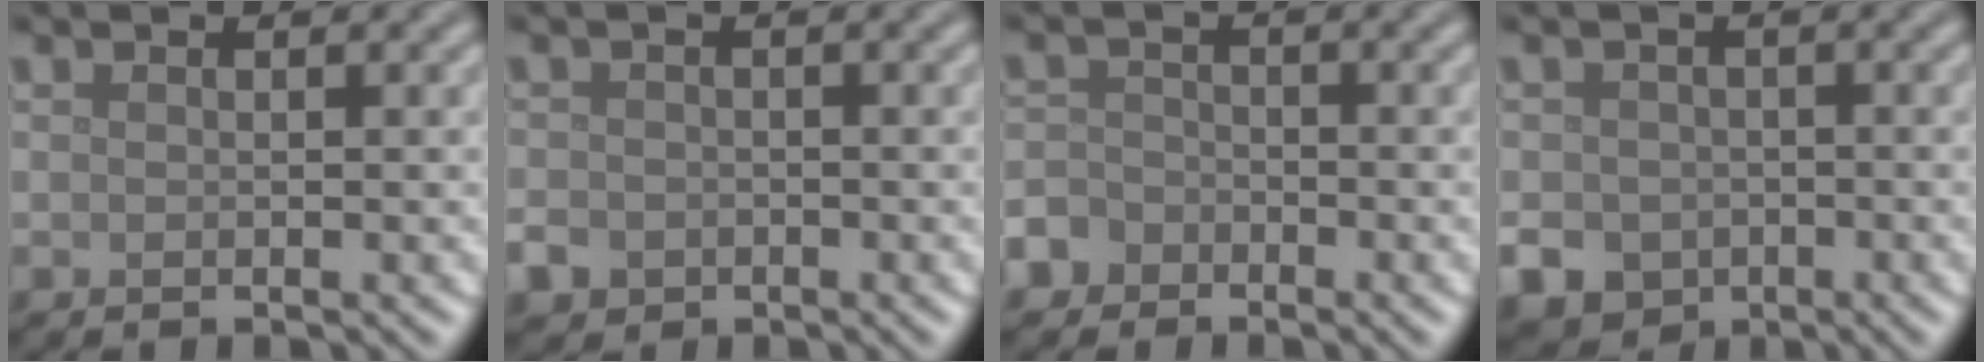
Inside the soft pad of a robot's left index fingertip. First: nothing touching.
{"total": 2.4, "force": [-1.2, 1.9, 0.7], "torque": [-0.012, -0.006, -0.027]}
{"total": 3.8, "force": [-2.6, 2.6, 0.4], "torque": [0.013, -0.003, -0.055]}
{"total": 6.7, "force": [-3.0, 5.6, 2.1], "torque": [-0.040, -0.029, -0.058]}